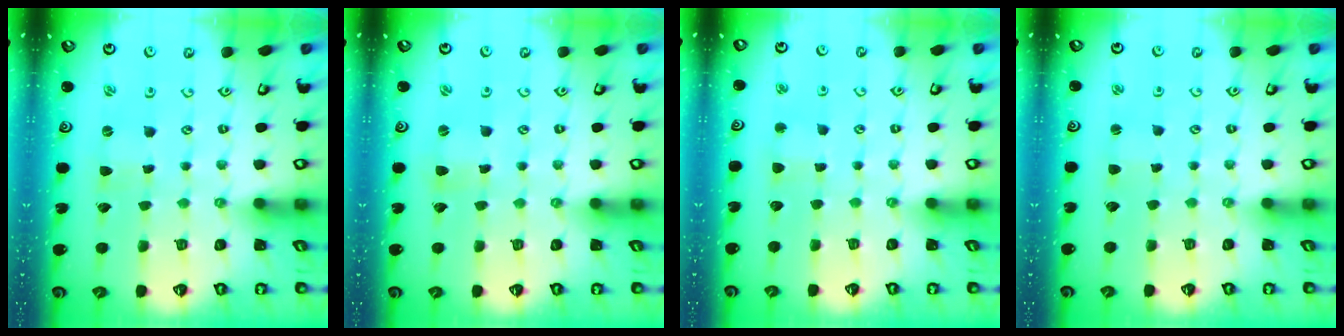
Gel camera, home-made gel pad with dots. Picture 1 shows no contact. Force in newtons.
{"total": 0.9, "press": 0.9, "slide": 0.2}
{"total": 2.5, "press": 2.5, "slide": 0.3}
{"total": 0.7, "press": 0.7, "slide": 0.1}